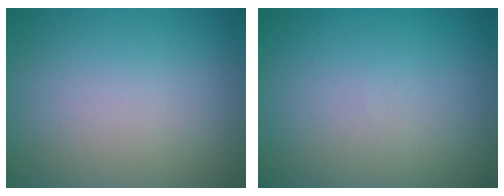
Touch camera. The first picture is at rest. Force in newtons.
{"total": 0.0}